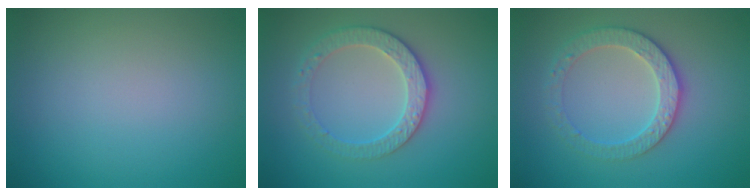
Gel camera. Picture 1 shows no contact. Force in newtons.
{"total": 3.3, "press": 3.2, "slide": 0.9}
{"total": 3.3, "press": 3.3, "slide": 0.6}